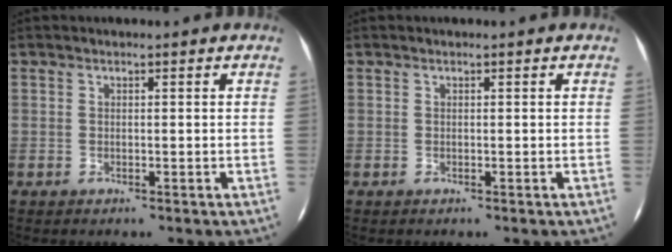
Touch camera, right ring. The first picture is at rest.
{"total": 0.0}